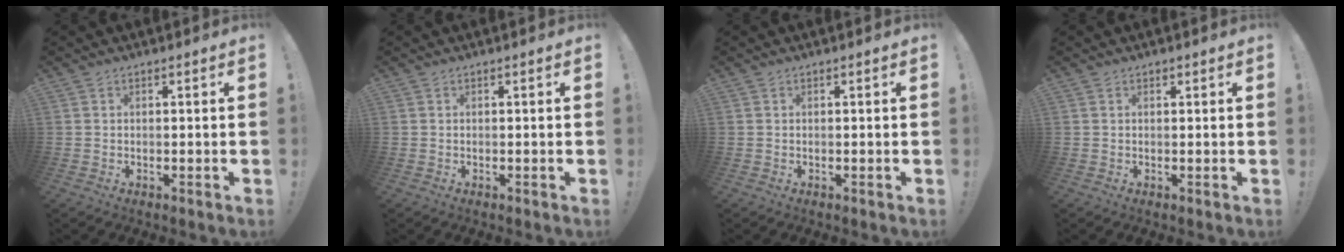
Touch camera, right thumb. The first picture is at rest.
{"total": 0.0}
{"total": 0.0}
{"total": 0.5, "force": [0.4, 0.4, 0.0], "torque": [0.006, -0.002, 0.006]}